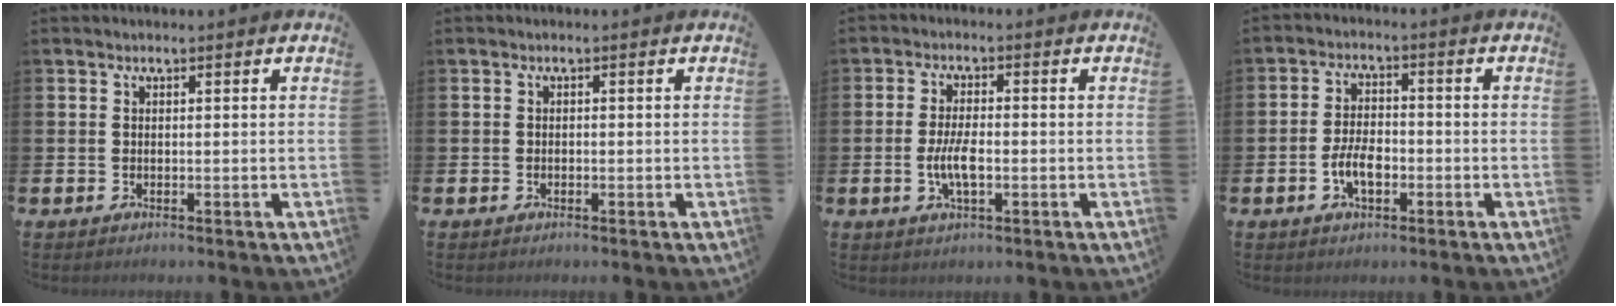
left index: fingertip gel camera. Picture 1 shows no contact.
{"total": 0.6, "force": [-0.3, 0.4, 0.2], "torque": [-0.012, 0.007, -0.006]}
{"total": 4.4, "force": [-0.9, 1.6, 4.0], "torque": [-0.076, 0.003, -0.018]}
{"total": 4.5, "force": [-1.4, 2.4, 3.5], "torque": [-0.068, 0.007, -0.029]}